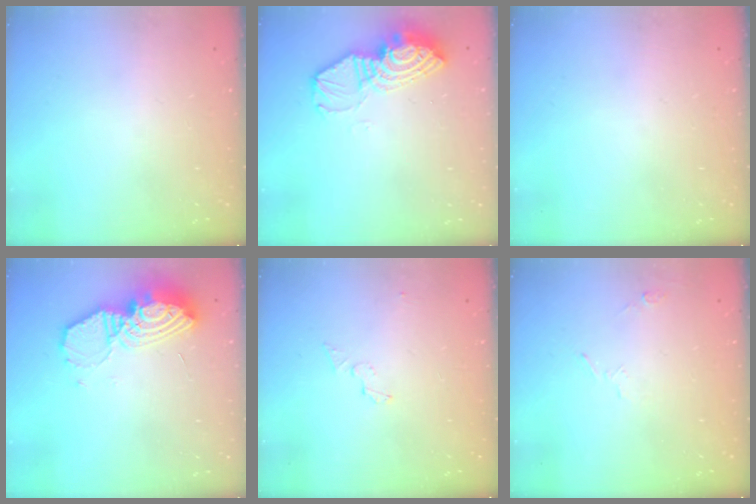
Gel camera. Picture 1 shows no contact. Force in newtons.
{"total": 12.3, "press": 12.3, "slide": 1.1}
{"total": 0.0}
{"total": 14.6, "press": 14.5, "slide": 1.5}
{"total": 4.0, "press": 4.0, "slide": 0.4}
{"total": 5.4, "press": 4.4, "slide": 3.0}